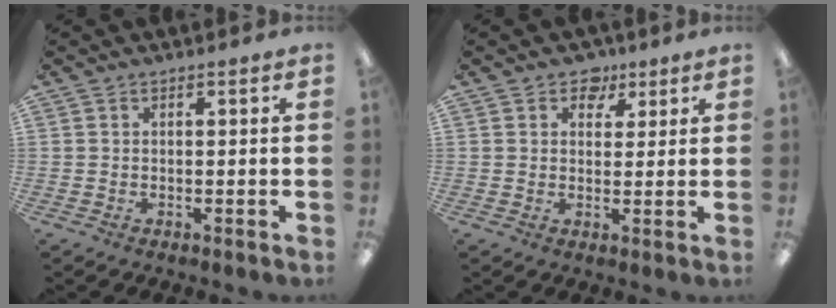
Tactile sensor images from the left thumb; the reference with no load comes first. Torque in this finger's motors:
{"motor_torque": [-0.04, 0.04, -0.16, -0.20, -0.04]}